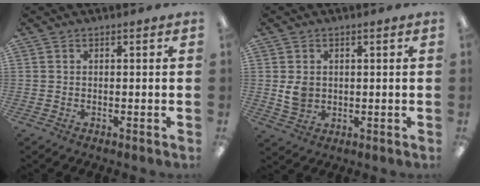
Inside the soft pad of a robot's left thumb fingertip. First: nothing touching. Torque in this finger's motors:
{"motor_torque": [0.62, 0.77, 0.67, -0.35, 0.05]}